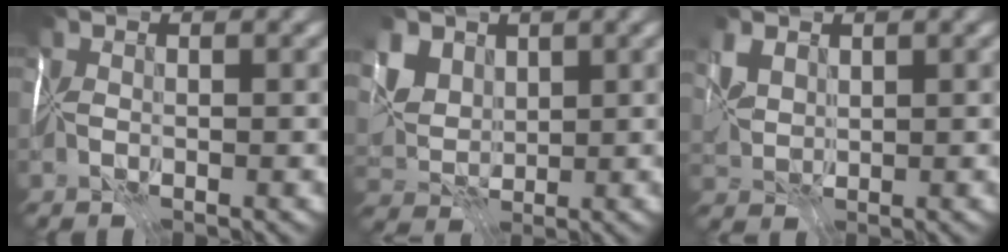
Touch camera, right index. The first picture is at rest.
{"total": 5.1, "force": [2.8, 3.4, 2.6], "torque": [-0.068, 0.015, 0.048]}
{"total": 1.9, "force": [1.5, 0.9, 0.8], "torque": [-0.016, -0.003, 0.032]}